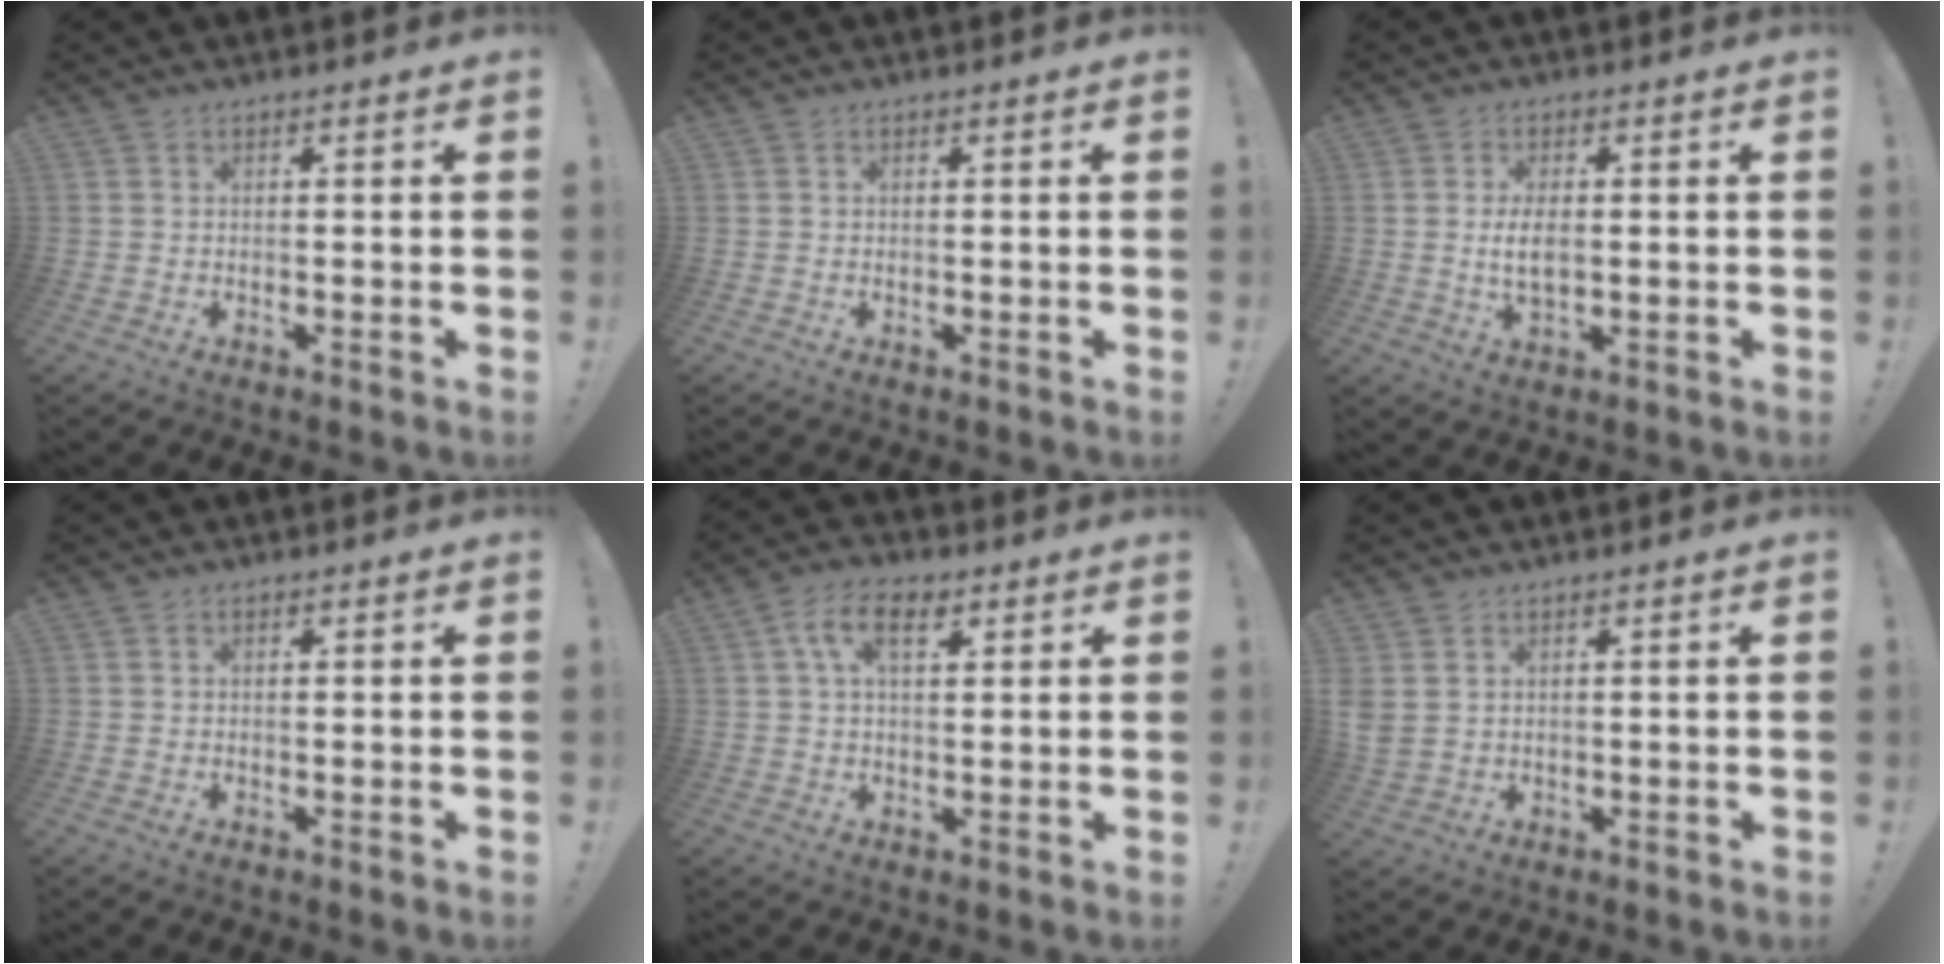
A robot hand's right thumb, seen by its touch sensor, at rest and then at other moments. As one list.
[{"total": 0.0}, {"total": 5.7, "force": [0.1, 2.8, 5.0], "torque": [-0.095, -0.006, -0.004]}, {"total": 0.0}, {"total": 8.1, "force": [2.8, 4.4, 6.2], "torque": [-0.101, 0.008, 0.051]}, {"total": 3.5, "force": [1.6, 2.4, 2.1], "torque": [-0.049, 0.000, 0.032]}]